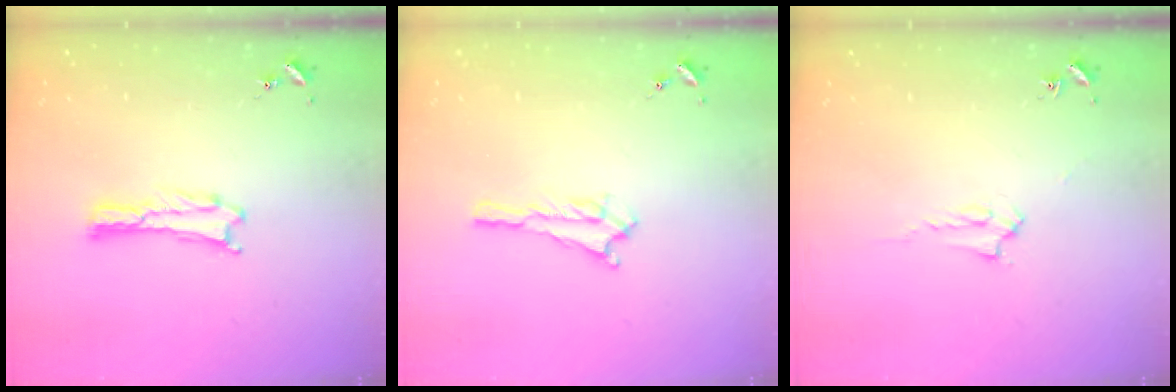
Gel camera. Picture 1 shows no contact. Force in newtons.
{"total": 1.5, "press": 1.4, "slide": 0.2}
{"total": 2.0, "press": 2.0, "slide": 0.2}